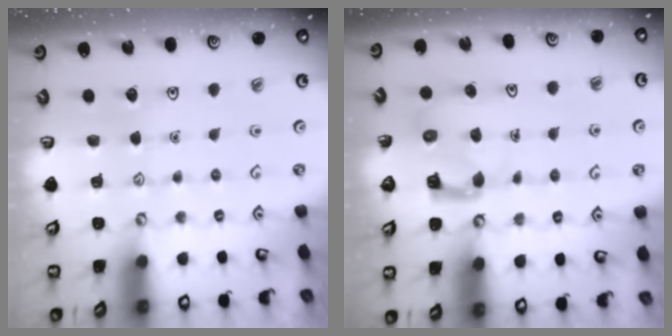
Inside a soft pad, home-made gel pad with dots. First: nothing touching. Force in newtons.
{"total": 4.2, "press": 4.2, "slide": 0.1}